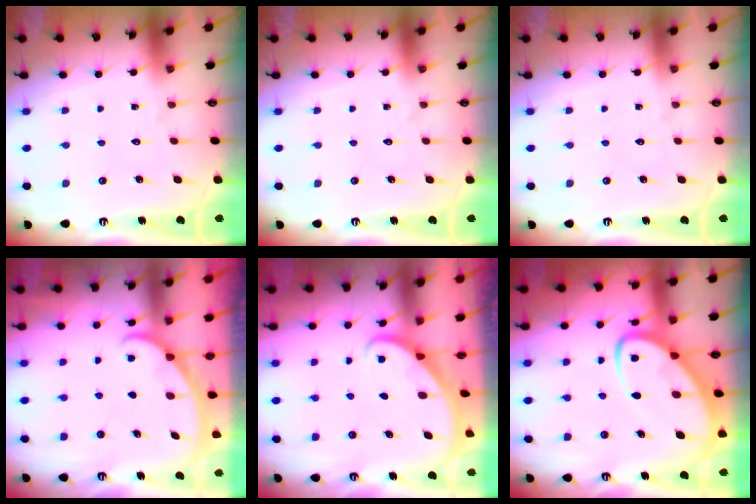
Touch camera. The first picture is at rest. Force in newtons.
{"total": 0.0}
{"total": 0.0}
{"total": 1.9, "press": 1.9, "slide": 0.1}
{"total": 1.9, "press": 1.9, "slide": 0.1}
{"total": 8.4, "press": 8.4, "slide": 0.9}